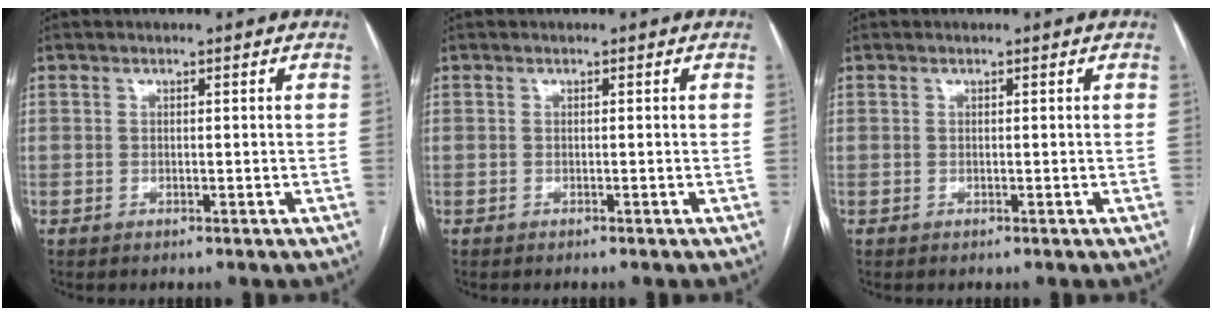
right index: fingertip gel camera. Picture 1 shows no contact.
{"total": 0.0}
{"total": 0.0}